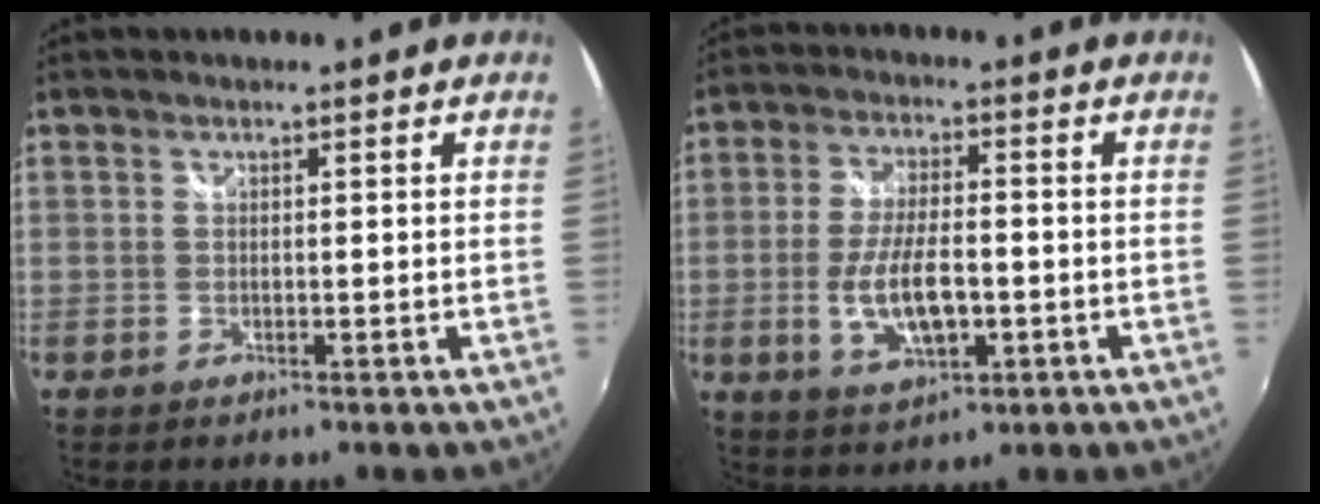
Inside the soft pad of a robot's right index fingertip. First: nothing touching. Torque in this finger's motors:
{"motor_torque": [0.43, -0.21, 0.44, 0.12]}